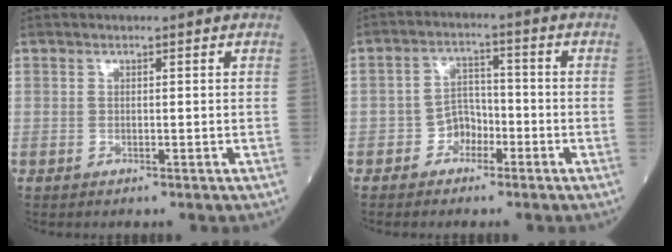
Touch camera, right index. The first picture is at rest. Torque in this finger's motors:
{"motor_torque": [0.28, -0.25, 0.01, 0.00]}